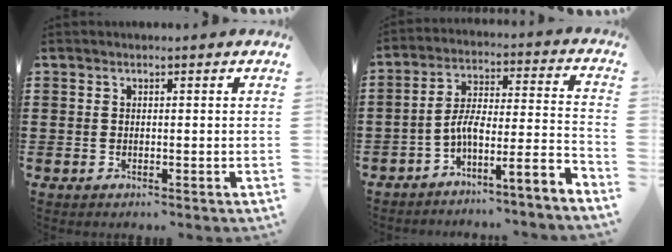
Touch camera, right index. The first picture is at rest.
{"total": 6.4, "force": [-4.8, -0.2, 4.3], "torque": [-0.076, -0.017, -0.100]}